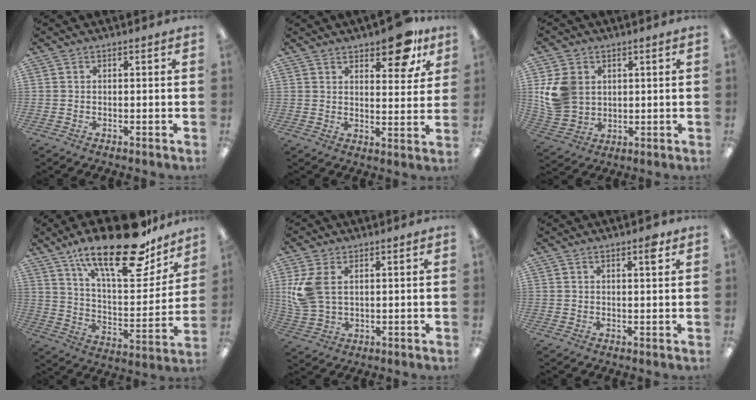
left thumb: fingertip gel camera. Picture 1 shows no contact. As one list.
[{"total": 11.5, "force": [8.1, 4.6, 6.6], "torque": [-0.070, -0.047, 0.135]}, {"total": 10.6, "force": [2.4, 9.0, 5.2], "torque": [-0.110, 0.005, 0.049]}, {"total": 25.7, "force": [17.9, 8.7, 16.2], "torque": [-0.242, -0.113, 0.295]}, {"total": 8.1, "force": [2.4, 5.2, 5.7], "torque": [-0.136, -0.001, 0.045]}, {"total": 2.7, "force": [1.7, 0.6, 2.0], "torque": [-0.028, -0.005, 0.026]}]